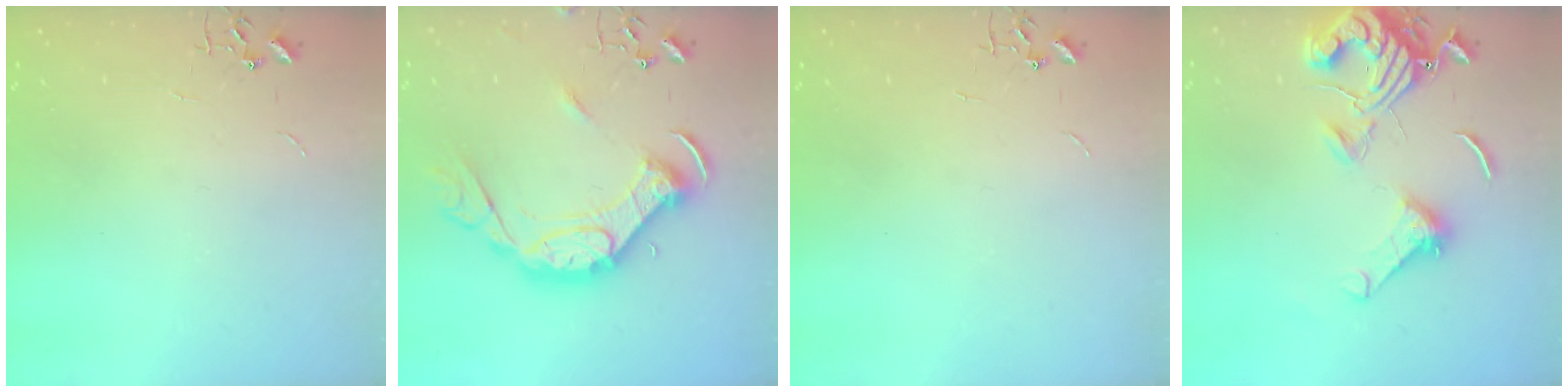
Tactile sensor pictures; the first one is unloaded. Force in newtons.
{"total": 18.3, "press": 18.3, "slide": 1.4}
{"total": 0.0}
{"total": 15.1, "press": 15.0, "slide": 1.8}